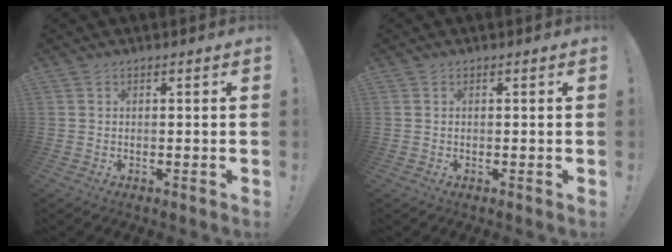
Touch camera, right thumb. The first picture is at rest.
{"total": 0.0}